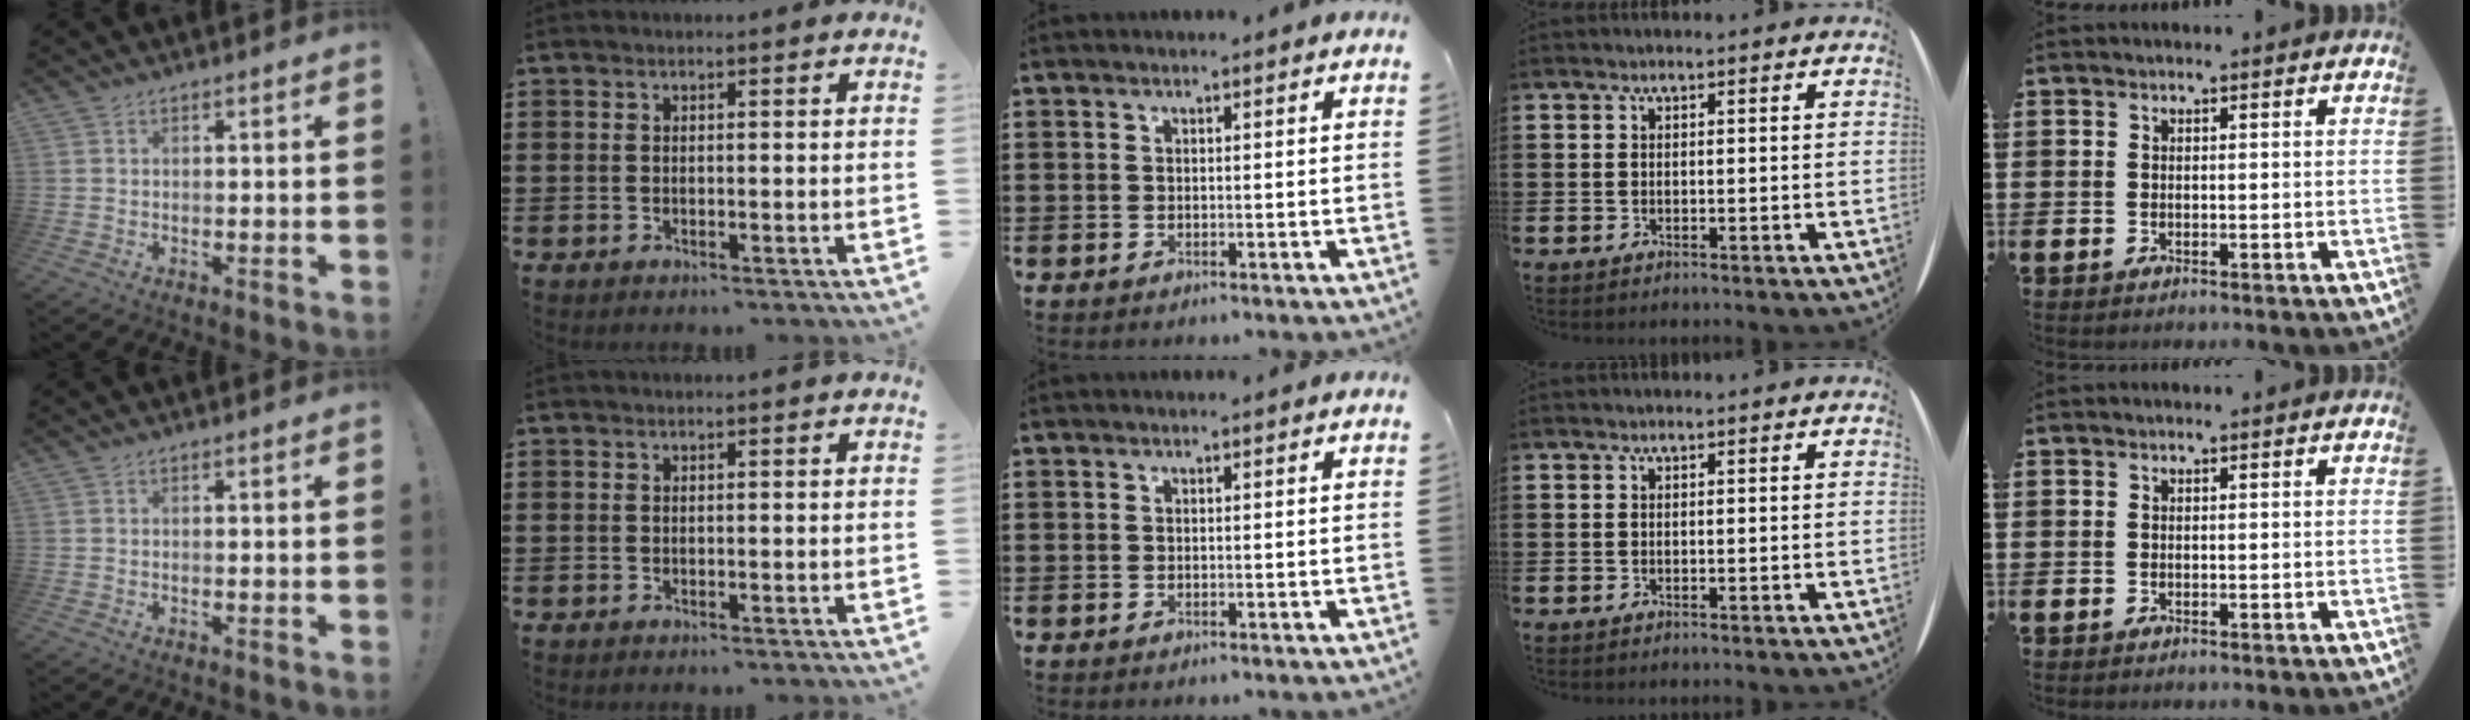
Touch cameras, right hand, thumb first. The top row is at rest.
{}